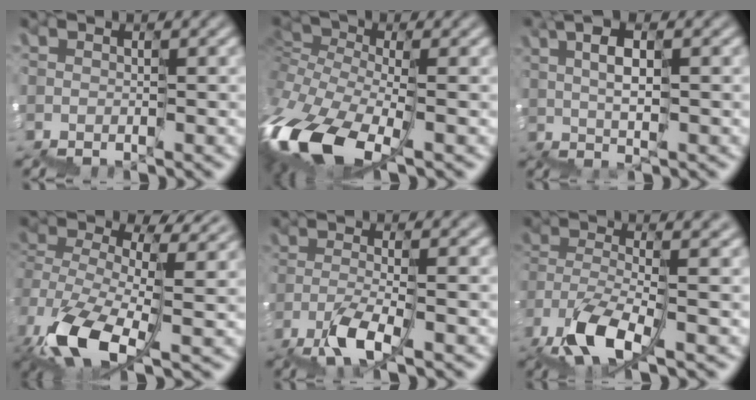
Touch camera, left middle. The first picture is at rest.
{"total": 10.5, "force": [-3.7, 5.0, 8.5], "torque": [-0.209, -0.025, -0.066]}
{"total": 3.3, "force": [2.0, -0.3, 2.5], "torque": [-0.046, 0.012, 0.045]}
{"total": 10.5, "force": [0.9, 6.7, 8.0], "torque": [-0.209, -0.016, 0.039]}
{"total": 2.8, "force": [-1.8, -0.1, 2.1], "torque": [-0.054, 0.001, -0.033]}
{"total": 5.8, "force": [-1.9, 2.0, 5.1], "torque": [-0.115, -0.004, -0.034]}